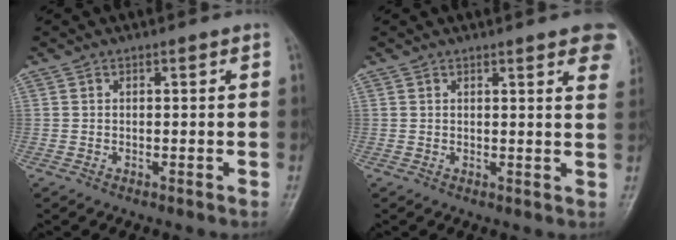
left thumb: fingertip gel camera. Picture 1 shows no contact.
{"total": 9.1, "force": [5.8, 2.0, 6.7], "torque": [-0.057, -0.013, 0.056]}